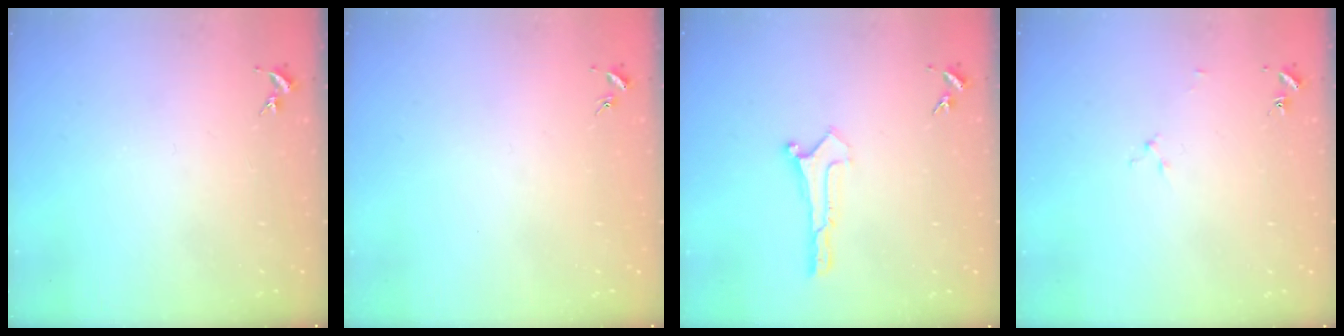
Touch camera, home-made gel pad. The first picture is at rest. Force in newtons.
{"total": 0.0}
{"total": 0.0}
{"total": 1.6, "press": 1.6, "slide": 0.2}